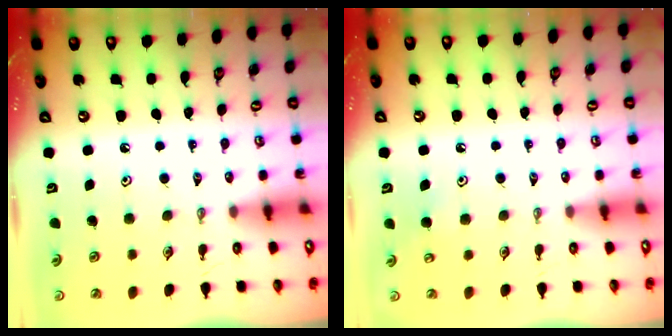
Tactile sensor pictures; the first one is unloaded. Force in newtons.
{"total": 5.5, "press": 5.5, "slide": 0.8}